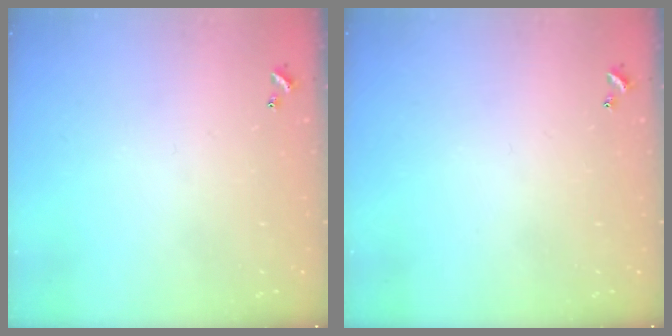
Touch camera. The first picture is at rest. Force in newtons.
{"total": 0.0}